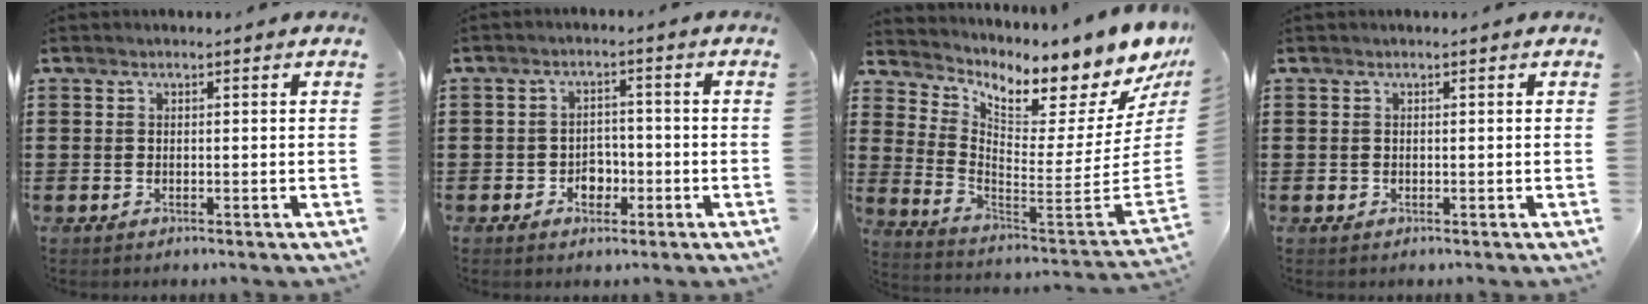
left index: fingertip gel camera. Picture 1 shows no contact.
{"total": 3.2, "force": [-1.6, 2.3, 1.6], "torque": [-0.034, 0.004, -0.034]}
{"total": 6.9, "force": [5.2, 1.8, 4.2], "torque": [-0.088, -0.066, 0.080]}
{"total": 0.6, "force": [-0.2, 0.5, 0.0], "torque": [-0.001, 0.005, -0.005]}